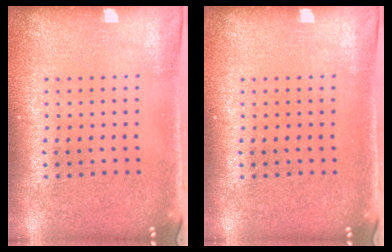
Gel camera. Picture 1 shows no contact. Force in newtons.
{"total": 0.0}